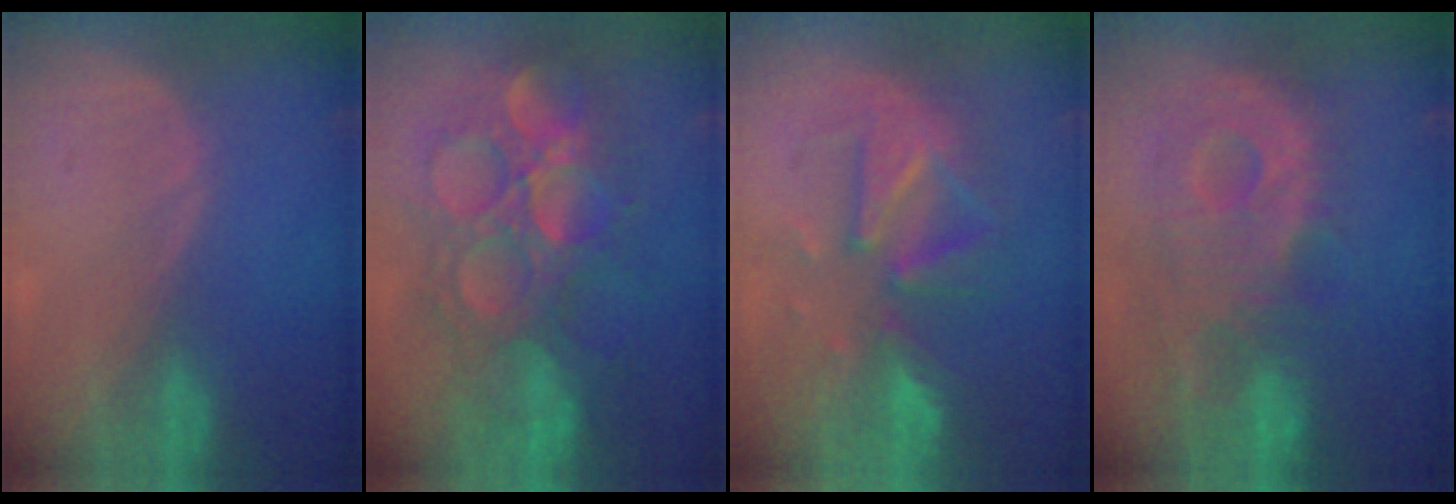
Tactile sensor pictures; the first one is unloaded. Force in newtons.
{"total": 13.0, "press": 13.0, "slide": 1.5}
{"total": 9.1, "press": 8.8, "slide": 2.1}
{"total": 11.8, "press": 10.6, "slide": 5.2}